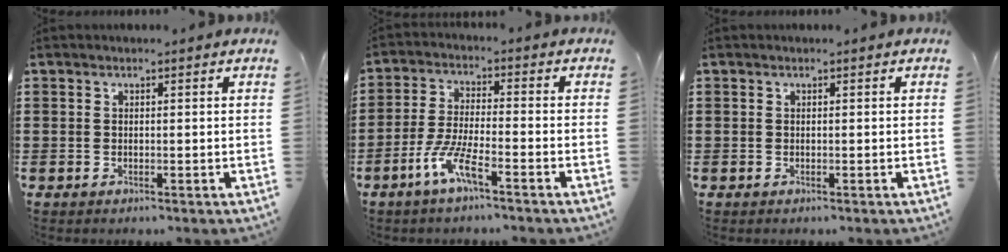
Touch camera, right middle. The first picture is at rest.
{"total": 6.4, "force": [-3.9, 0.9, 4.9], "torque": [-0.113, -0.009, -0.077]}
{"total": 0.0}